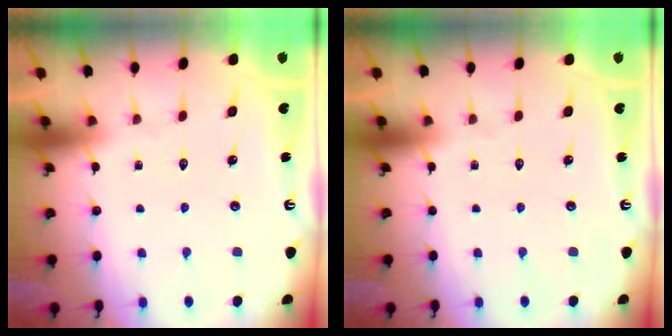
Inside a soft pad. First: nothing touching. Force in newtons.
{"total": 0.0}